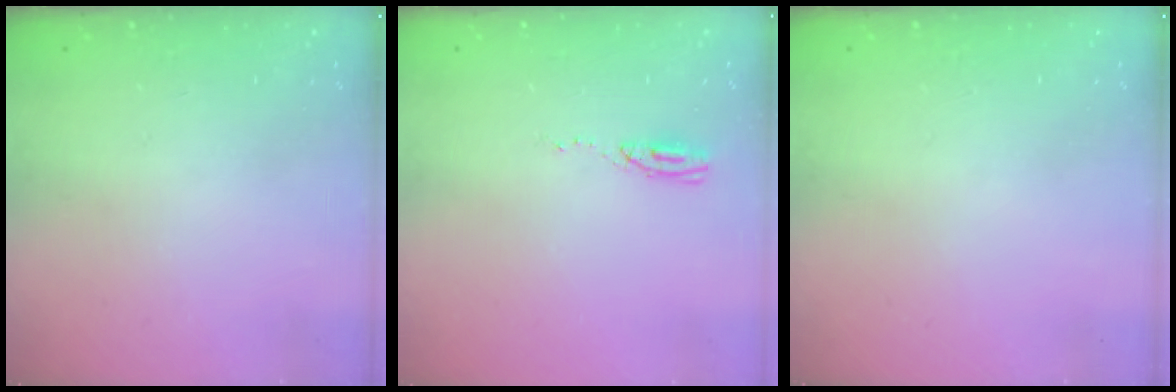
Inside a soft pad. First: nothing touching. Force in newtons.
{"total": 3.9, "press": 3.7, "slide": 1.2}
{"total": 0.0}